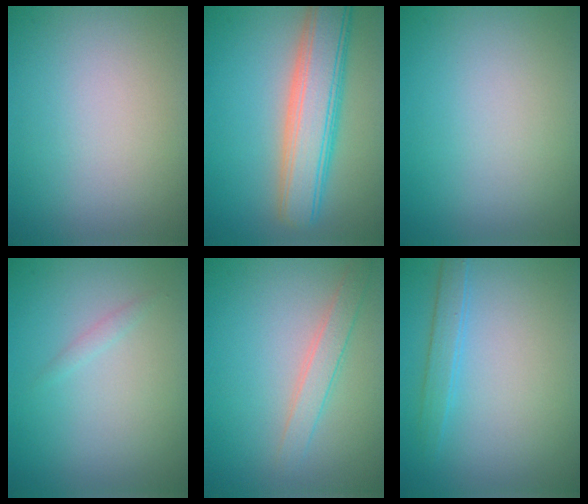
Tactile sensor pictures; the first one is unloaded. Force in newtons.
{"total": 7.0, "press": 7.0, "slide": 0.6}
{"total": 0.0}
{"total": 0.7, "press": 0.7, "slide": 0.0}
{"total": 2.1, "press": 2.1, "slide": 0.0}
{"total": 1.7, "press": 1.7, "slide": 0.1}